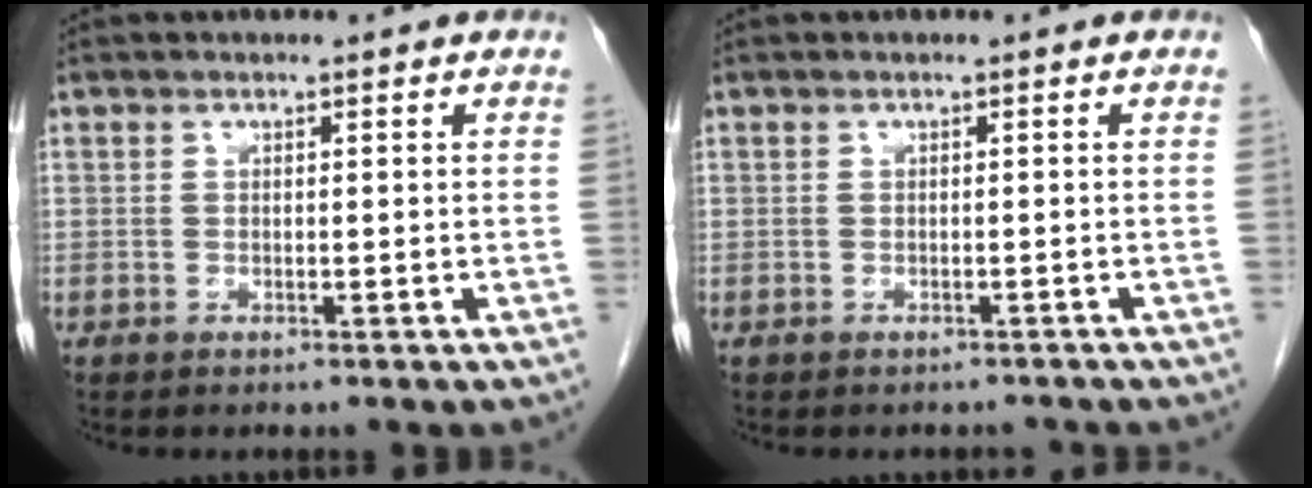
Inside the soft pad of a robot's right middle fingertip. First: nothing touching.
{"total": 2.0, "force": [-1.8, 0.8, 0.0], "torque": [0.000, 0.000, -0.025]}